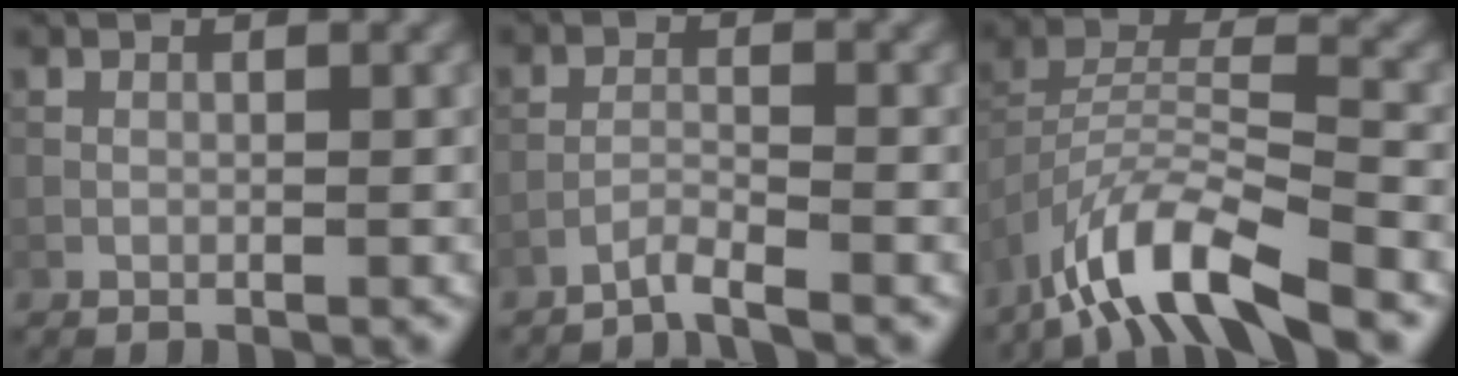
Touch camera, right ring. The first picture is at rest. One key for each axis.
{"total": 1.9, "fx": -1.7, "fy": -0.1, "fz": 0.7, "tx": -0.009, "ty": 0.004, "tz": -0.043}
{"total": 9.2, "fx": -6.9, "fy": 2.4, "fz": 5.7, "tx": -0.098, "ty": 0.001, "tz": -0.137}